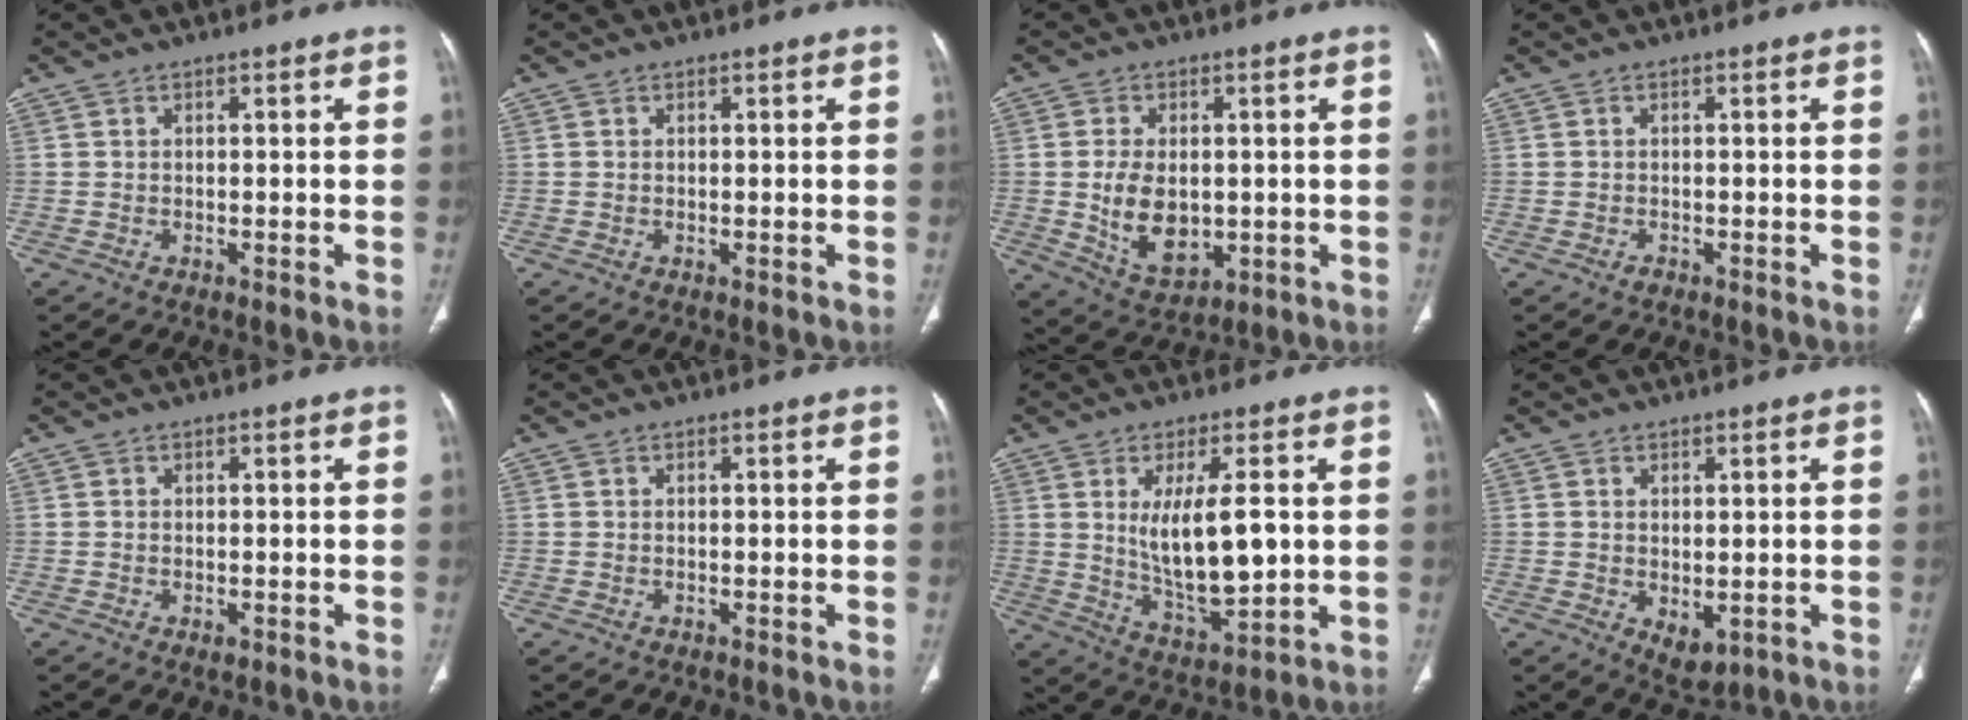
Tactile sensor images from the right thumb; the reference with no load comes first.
{"total": 0.0}
{"total": 10.2, "force": [-0.5, 6.6, 7.8], "torque": [-0.120, -0.009, 0.008]}
{"total": 0.8, "force": [-0.5, 0.5, 0.4], "torque": [-0.004, 0.001, -0.008]}
{"total": 0.9, "force": [-0.3, 0.6, 0.7], "torque": [-0.013, -0.003, -0.001]}
{"total": 0.0}
{"total": 12.7, "force": [1.6, 4.7, 11.7], "torque": [-0.193, -0.027, 0.043]}
{"total": 4.3, "force": [-0.7, 2.6, 3.3], "torque": [-0.044, -0.009, 0.007]}